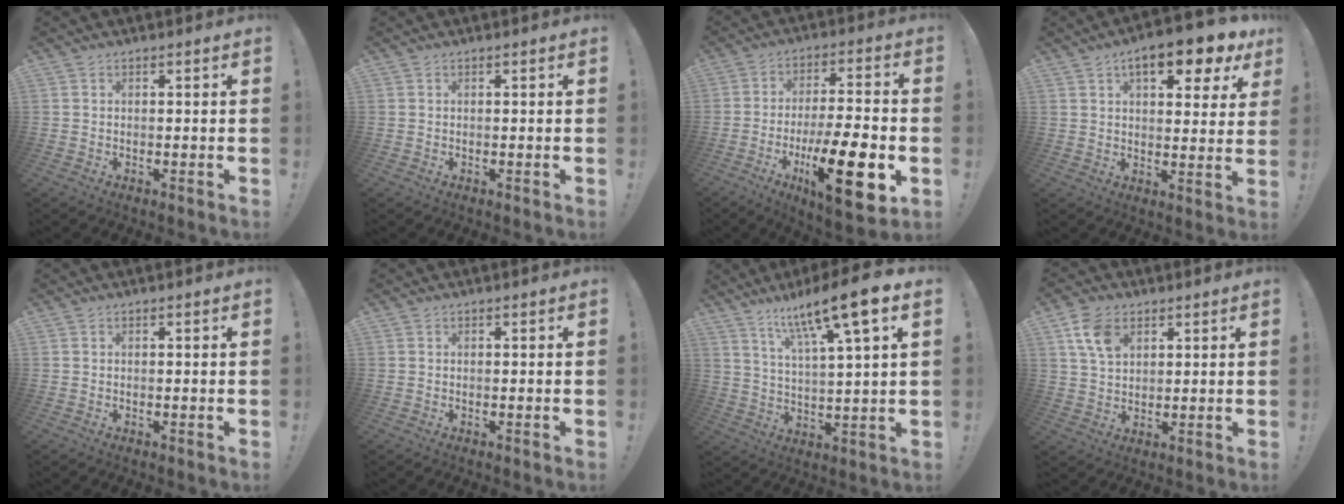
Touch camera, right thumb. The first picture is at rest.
{"total": 0.0}
{"total": 20.3, "force": [-7.0, 5.8, 18.1], "torque": [-0.276, 0.026, -0.102]}
{"total": 11.7, "force": [6.5, 3.8, 9.0], "torque": [-0.121, -0.034, 0.103]}
{"total": 0.0}
{"total": 0.0}
{"total": 14.3, "force": [8.7, 1.3, 11.3], "torque": [-0.193, -0.046, 0.130]}
{"total": 8.9, "force": [4.2, 5.9, 5.1], "torque": [-0.095, -0.007, 0.082]}